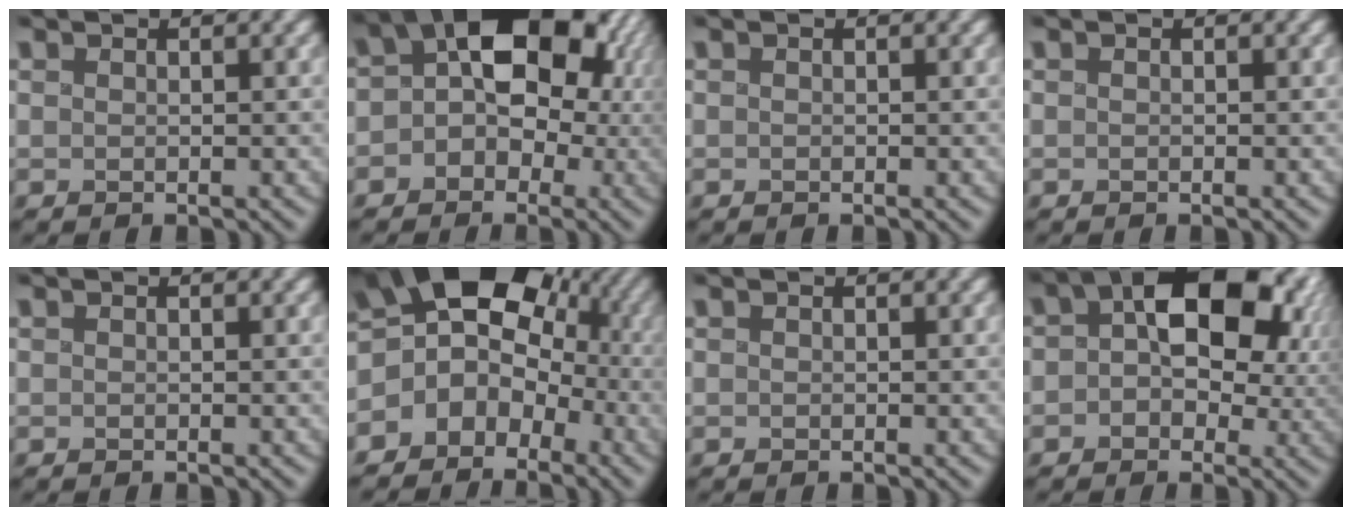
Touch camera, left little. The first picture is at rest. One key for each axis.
{"total": 12.3, "fx": 0.7, "fy": 9.2, "fz": 8.2, "tx": -0.087, "ty": 0.002, "tz": -0.012}
{"total": 0.0}
{"total": 0.0}
{"total": 0.0}
{"total": 15.2, "fx": 0.9, "fy": 12.8, "fz": 8.2, "tx": -0.133, "ty": 0.043, "tz": -0.027}
{"total": 0.0}
{"total": 12.5, "fx": 2.3, "fy": 7.8, "fz": 9.5, "tx": -0.139, "ty": 0.004, "tz": 0.030}